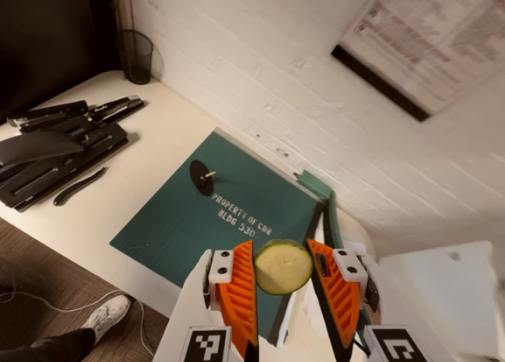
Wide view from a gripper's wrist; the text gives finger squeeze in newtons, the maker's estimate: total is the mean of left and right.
{"total": 8.8, "left": 8.8, "right": 8.7}